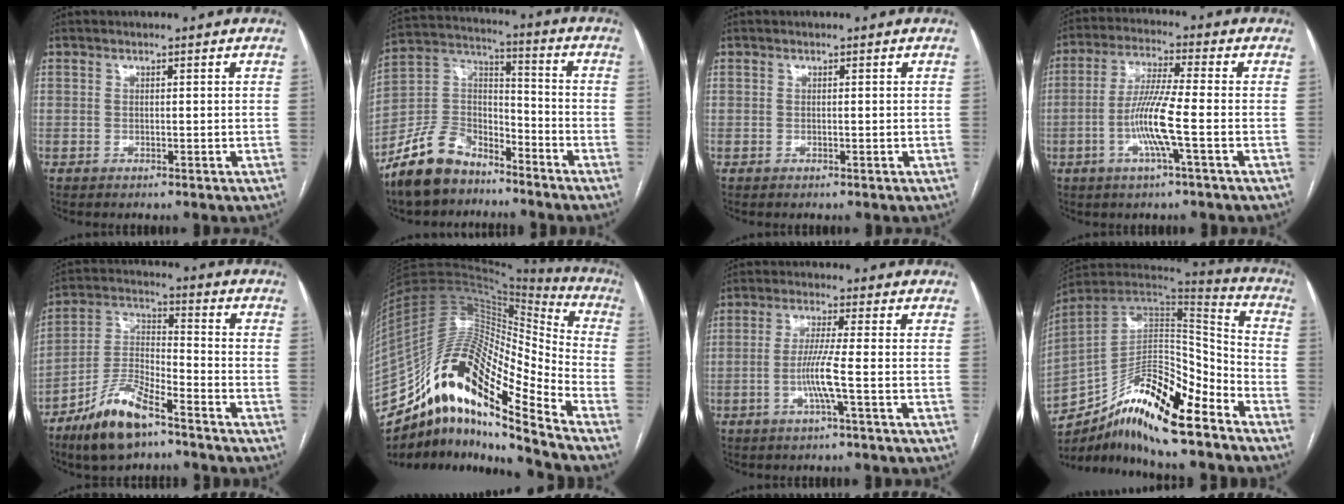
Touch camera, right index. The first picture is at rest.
{"total": 12.4, "force": [-9.7, 6.2, 4.7], "torque": [-0.105, 0.027, -0.185]}
{"total": 0.0}
{"total": 8.9, "force": [-2.4, -0.2, 8.5], "torque": [-0.170, -0.004, -0.052]}
{"total": 11.7, "force": [-8.1, 3.1, 7.8], "torque": [-0.164, -0.008, -0.155]}
{"total": 24.2, "force": [-15.5, 4.6, 18.0], "torque": [-0.342, 0.021, -0.280]}
{"total": 5.3, "force": [-1.5, -0.9, 5.0], "torque": [-0.101, -0.006, -0.032]}
{"total": 20.2, "force": [-14.6, 4.2, 13.3], "torque": [-0.224, 0.019, -0.253]}